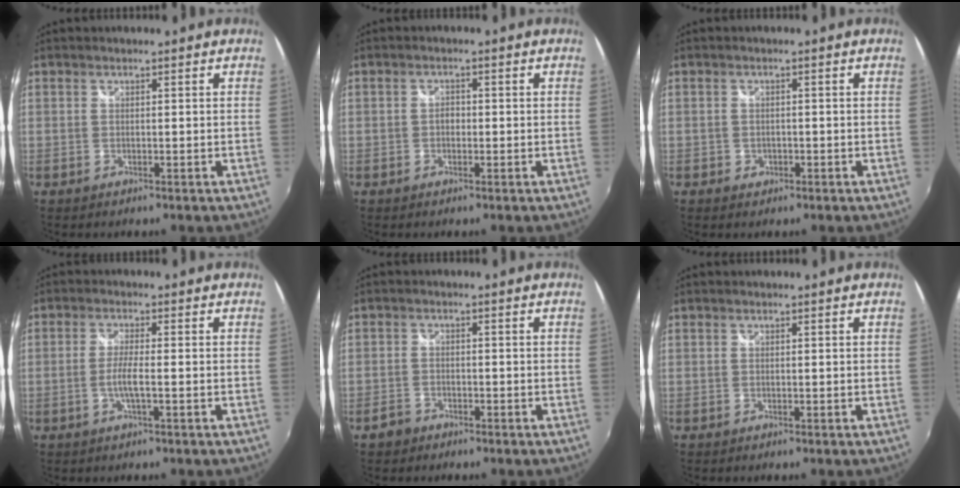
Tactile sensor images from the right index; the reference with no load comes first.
{"total": 1.5, "force": [-0.4, 1.2, 0.8], "torque": [-0.014, 0.004, -0.008]}
{"total": 2.0, "force": [-0.8, 1.7, 0.5], "torque": [-0.010, 0.000, -0.011]}
{"total": 3.5, "force": [-1.1, 0.1, 3.3], "torque": [-0.066, -0.004, -0.022]}
{"total": 3.0, "force": [-2.1, 2.0, 0.6], "torque": [-0.022, 0.004, -0.038]}
{"total": 0.0}